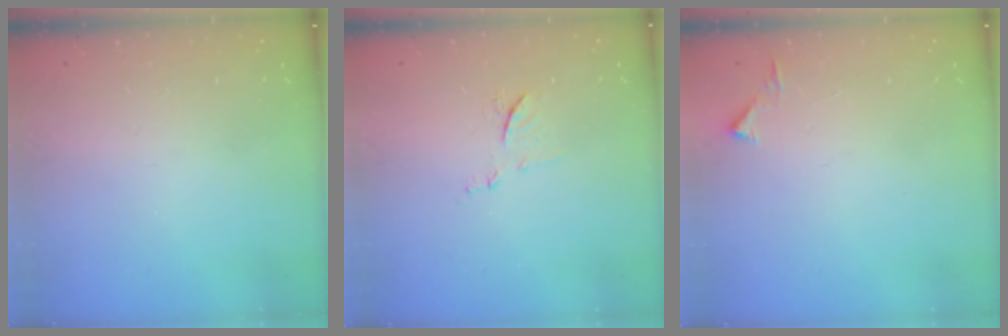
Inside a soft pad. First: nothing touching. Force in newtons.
{"total": 7.2, "press": 7.1, "slide": 0.5}
{"total": 2.8, "press": 2.8, "slide": 0.3}